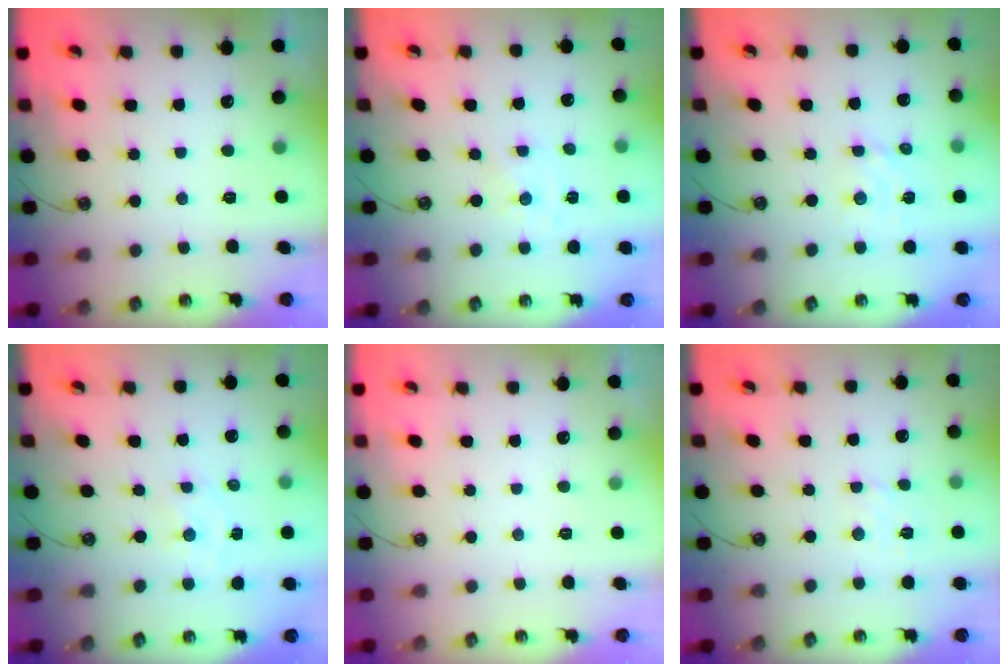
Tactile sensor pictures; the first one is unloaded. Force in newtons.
{"total": 0.0}
{"total": 3.0, "press": 3.0, "slide": 0.1}
{"total": 1.8, "press": 1.7, "slide": 0.3}
{"total": 0.0}
{"total": 3.4, "press": 3.3, "slide": 0.5}